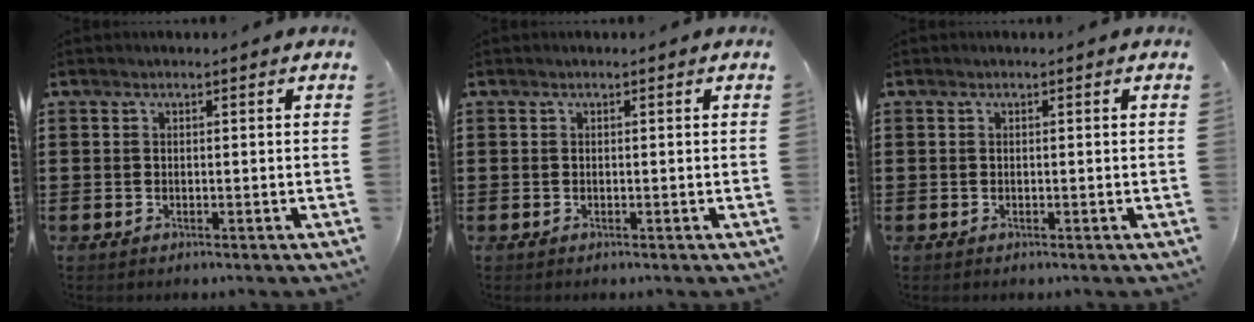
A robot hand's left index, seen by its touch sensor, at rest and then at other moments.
{"total": 0.0}
{"total": 0.0}